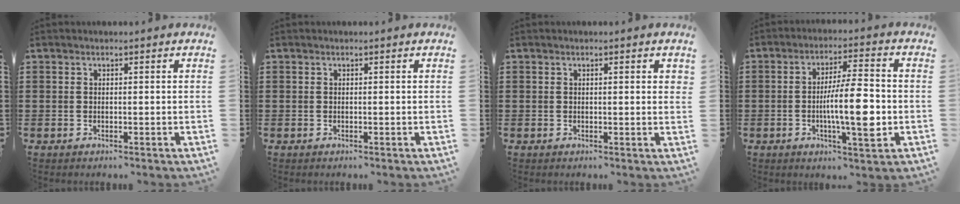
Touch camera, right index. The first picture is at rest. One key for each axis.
{"total": 0.0}
{"total": 0.6, "fx": 0.2, "fy": 0.0, "fz": 0.6, "tx": -0.012, "ty": 0.000, "tz": 0.004}
{"total": 10.2, "fx": -1.6, "fy": 2.1, "fz": 9.9, "tx": -0.176, "ty": -0.009, "tz": -0.032}